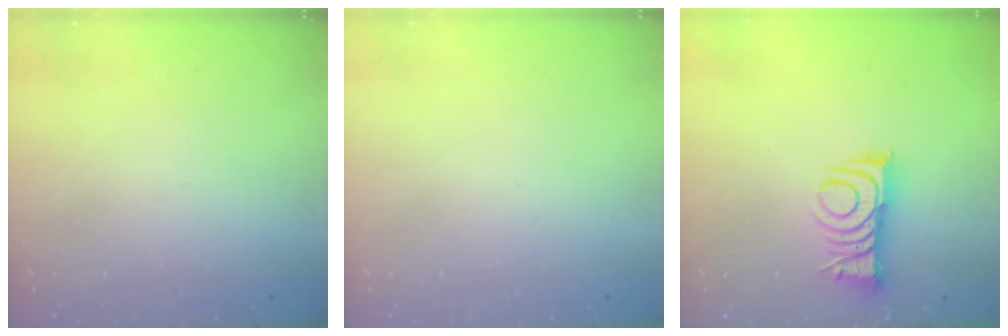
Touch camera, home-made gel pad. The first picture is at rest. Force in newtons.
{"total": 1.8, "press": 1.8, "slide": 0.1}
{"total": 8.8, "press": 8.8, "slide": 0.1}